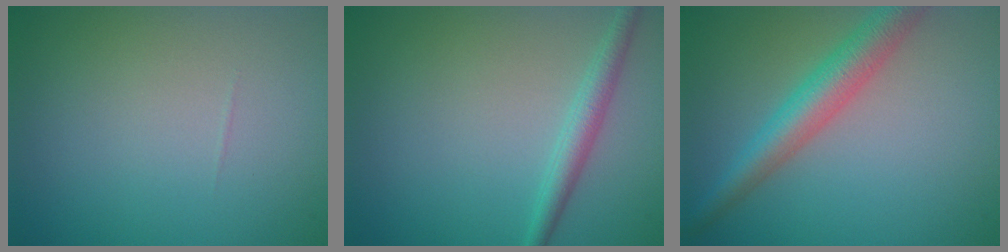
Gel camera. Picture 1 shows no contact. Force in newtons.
{"total": 2.1, "press": 2.1, "slide": 0.1}
{"total": 4.5, "press": 4.5, "slide": 0.1}